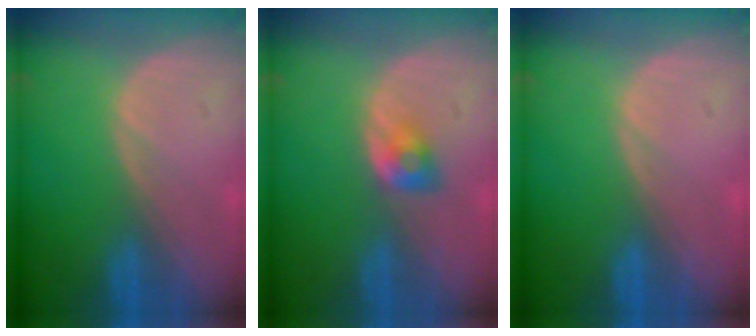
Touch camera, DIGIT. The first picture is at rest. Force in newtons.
{"total": 2.8, "press": 2.5, "slide": 1.3}
{"total": 0.0}